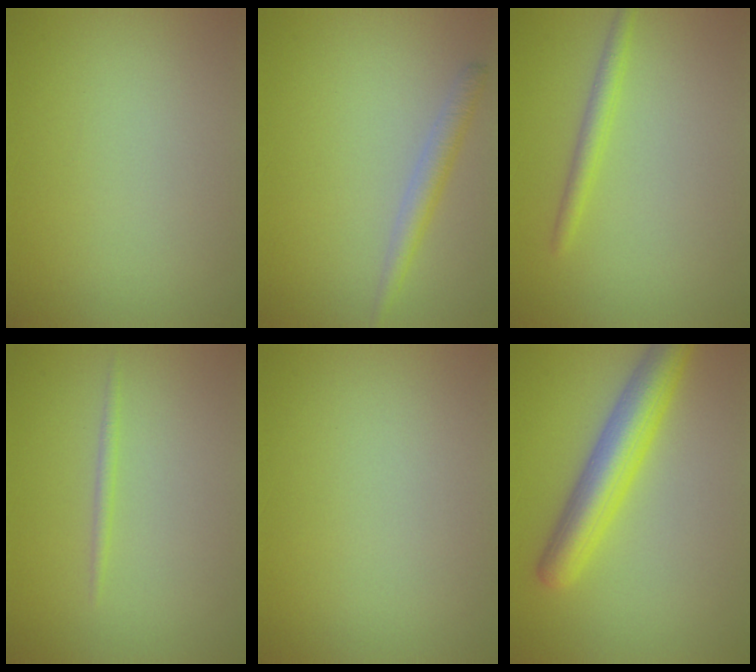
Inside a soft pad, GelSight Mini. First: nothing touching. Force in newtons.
{"total": 2.2, "press": 2.2, "slide": 0.0}
{"total": 1.7, "press": 1.7, "slide": 0.1}
{"total": 0.8, "press": 0.8, "slide": 0.0}
{"total": 0.0}
{"total": 5.7, "press": 5.7, "slide": 0.2}